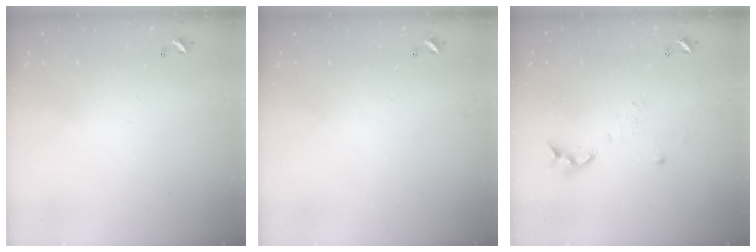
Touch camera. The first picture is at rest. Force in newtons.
{"total": 0.0}
{"total": 7.0, "press": 7.0, "slide": 0.5}